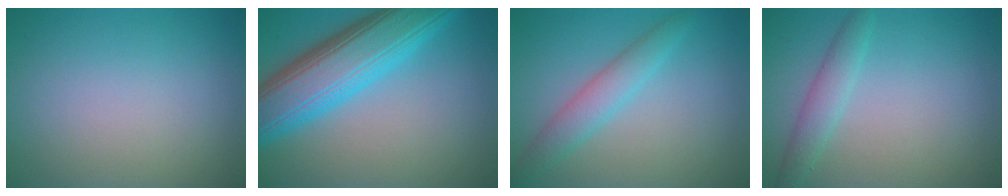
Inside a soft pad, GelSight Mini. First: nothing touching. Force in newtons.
{"total": 9.9, "press": 9.9, "slide": 0.2}
{"total": 3.0, "press": 3.0, "slide": 0.1}
{"total": 2.2, "press": 2.2, "slide": 0.0}